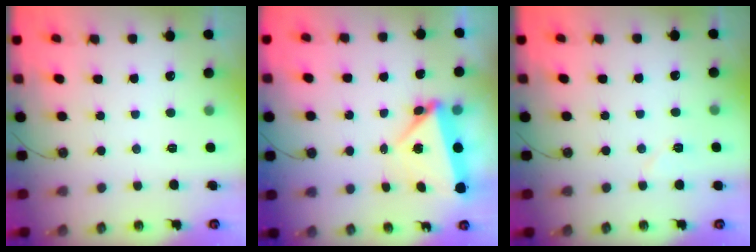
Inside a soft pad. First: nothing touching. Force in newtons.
{"total": 5.6, "press": 5.4, "slide": 1.1}
{"total": 5.2, "press": 5.1, "slide": 0.9}